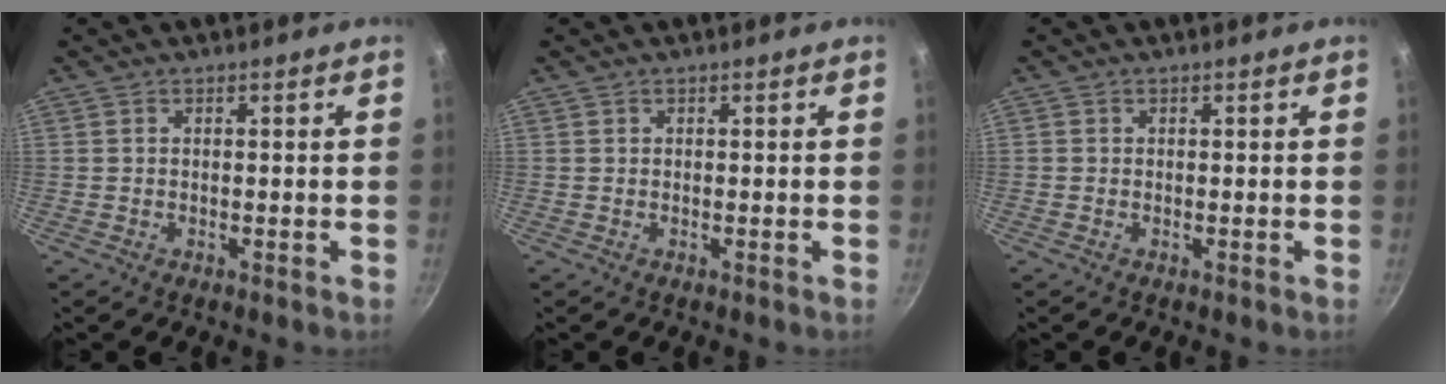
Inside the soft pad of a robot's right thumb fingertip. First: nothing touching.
{"total": 0.0}
{"total": 0.0}